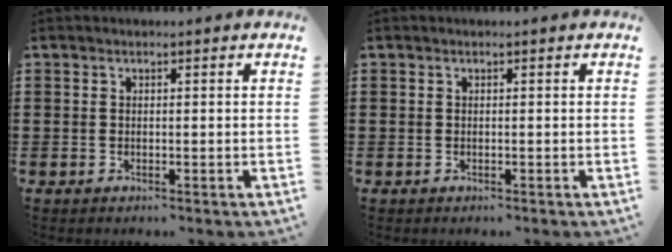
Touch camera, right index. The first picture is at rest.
{"total": 0.0}